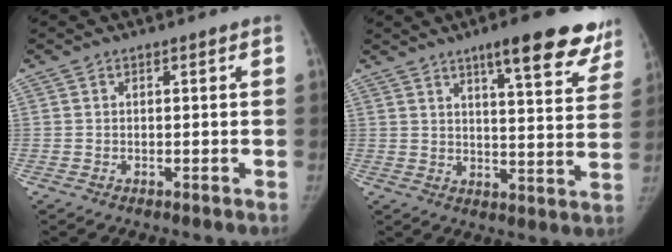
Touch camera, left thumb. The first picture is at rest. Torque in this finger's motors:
{"motor_torque": [0.80, -0.48, 1.11, -0.98, 0.23]}